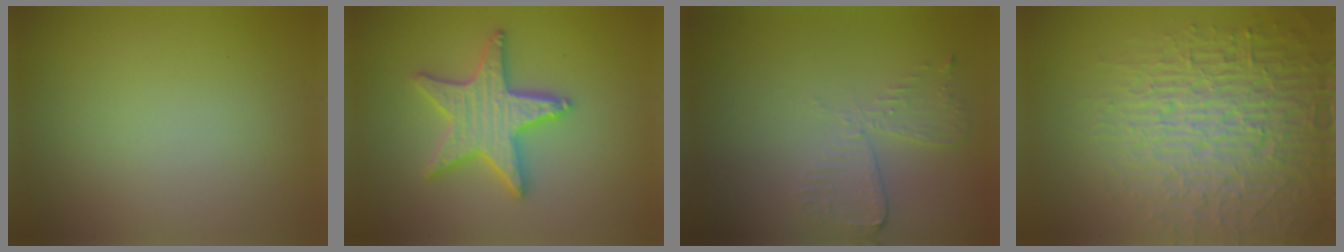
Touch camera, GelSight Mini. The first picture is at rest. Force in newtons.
{"total": 5.2, "press": 5.1, "slide": 0.9}
{"total": 2.7, "press": 2.4, "slide": 1.2}
{"total": 7.2, "press": 7.0, "slide": 1.7}